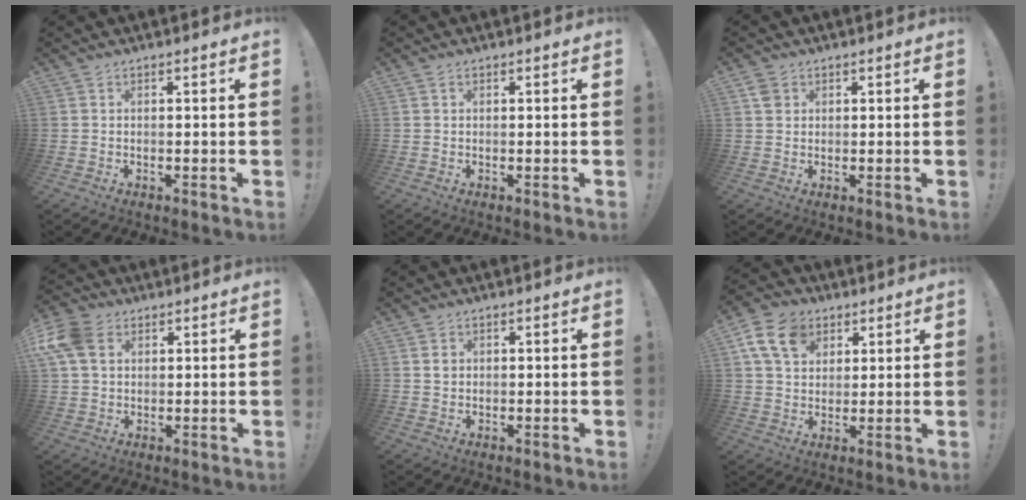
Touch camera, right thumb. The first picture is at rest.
{"total": 0.6, "force": [0.3, 0.5, 0.0], "torque": [0.003, 0.001, 0.004]}
{"total": 2.7, "force": [1.2, 2.3, 0.9], "torque": [-0.013, 0.001, 0.022]}
{"total": 11.2, "force": [3.6, 7.9, 7.1], "torque": [-0.150, -0.002, 0.072]}
{"total": 1.6, "force": [0.7, 1.4, 0.3], "torque": [0.009, -0.002, 0.009]}
{"total": 13.4, "force": [5.9, 10.1, 6.7], "torque": [-0.113, -0.015, 0.119]}